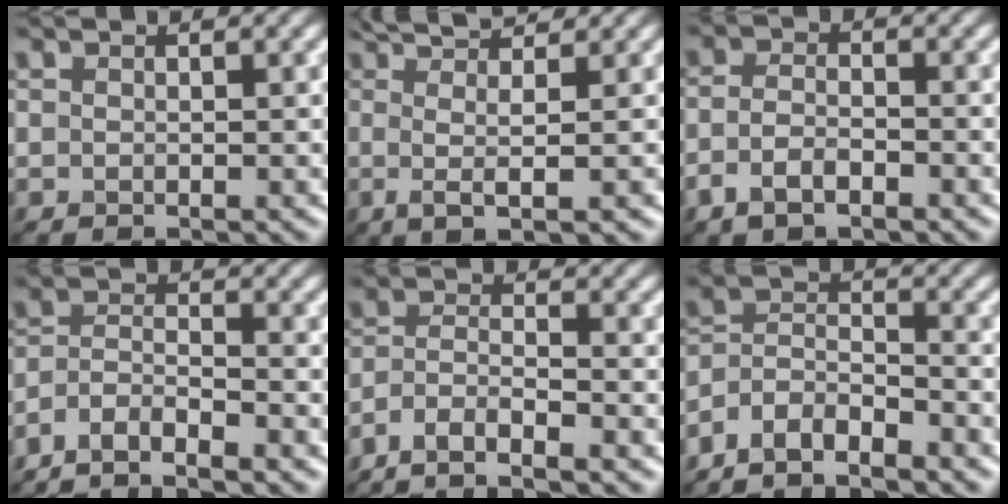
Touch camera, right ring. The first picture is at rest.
{"total": 5.2, "force": [2.0, 1.0, 4.7], "torque": [-0.081, 0.004, 0.024]}
{"total": 2.9, "force": [-1.5, 1.3, 2.1], "torque": [-0.041, -0.001, -0.034]}
{"total": 4.6, "force": [-3.9, 0.9, 2.2], "torque": [-0.040, -0.003, -0.080]}
{"total": 4.7, "force": [-3.8, 0.9, 2.6], "torque": [-0.049, -0.003, -0.077]}
{"total": 5.2, "force": [-4.5, 1.5, 2.1], "torque": [-0.032, -0.002, -0.091]}